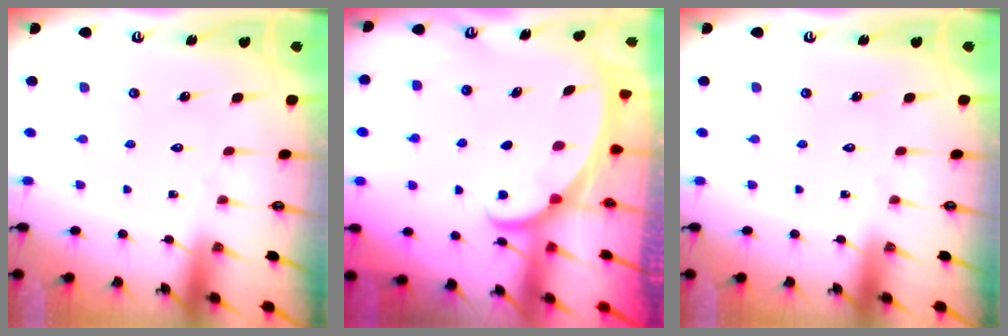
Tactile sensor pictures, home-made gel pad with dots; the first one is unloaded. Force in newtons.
{"total": 1.9, "press": 1.9, "slide": 0.3}
{"total": 0.0}